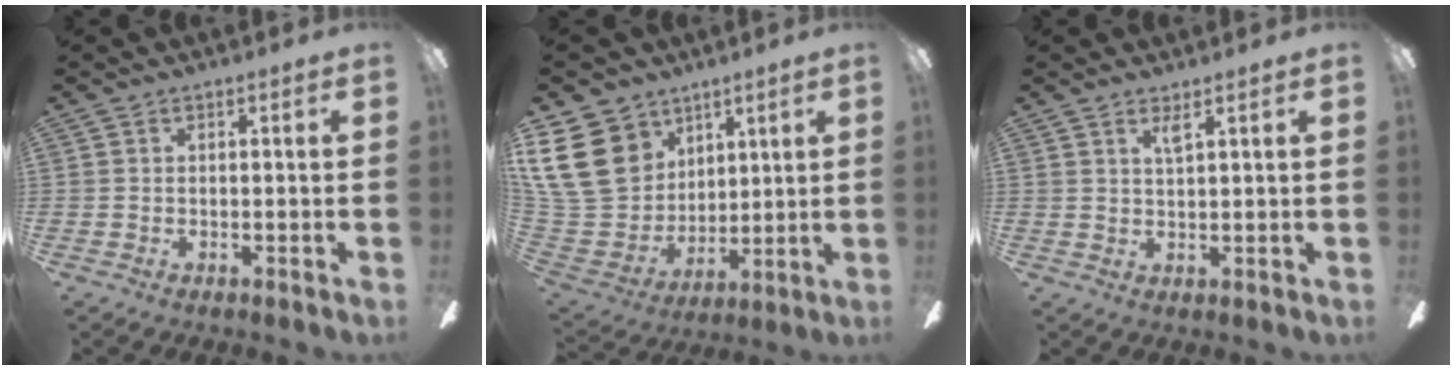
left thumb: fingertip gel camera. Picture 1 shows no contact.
{"total": 19.1, "force": [8.6, 14.6, 8.8], "torque": [-0.210, -0.038, 0.166]}
{"total": 2.5, "force": [2.0, 0.1, 1.6], "torque": [-0.037, 0.000, 0.034]}